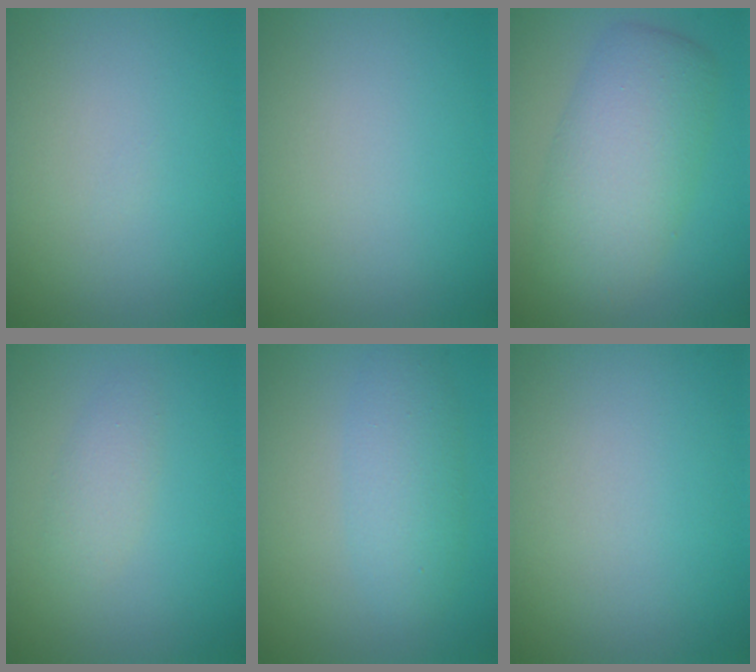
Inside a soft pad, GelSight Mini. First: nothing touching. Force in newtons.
{"total": 0.0}
{"total": 6.6, "press": 6.6, "slide": 0.2}
{"total": 1.7, "press": 1.7, "slide": 0.1}
{"total": 3.2, "press": 3.2, "slide": 0.1}
{"total": 0.0}